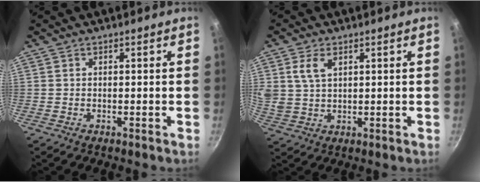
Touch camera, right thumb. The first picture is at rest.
{"total": 5.8, "force": [2.4, 3.5, 4.0], "torque": [-0.073, -0.005, 0.050]}